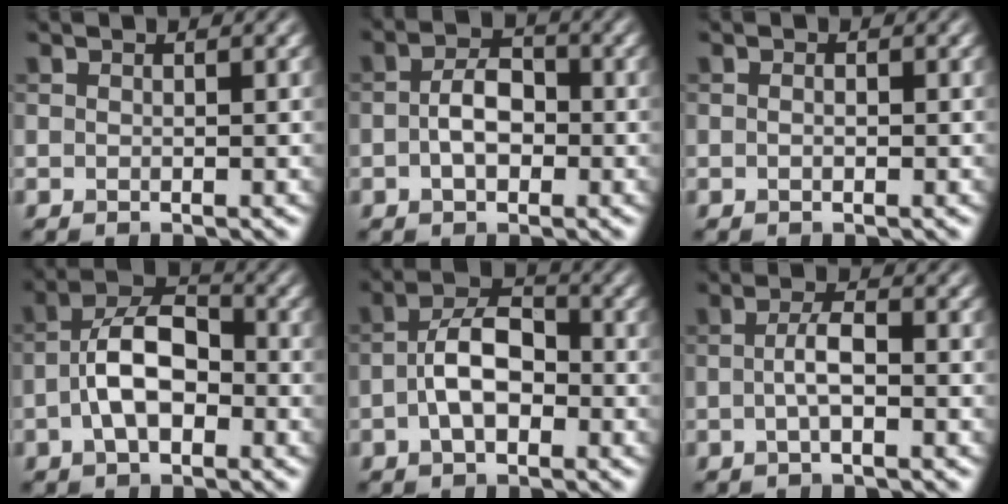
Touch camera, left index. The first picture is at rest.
{"total": 3.5, "force": [-0.6, 2.1, 2.7], "torque": [-0.051, 0.004, -0.015]}
{"total": 0.6, "force": [-0.1, 0.3, 0.5], "torque": [-0.011, -0.001, -0.002]}
{"total": 5.9, "force": [-1.7, 3.0, 4.8], "torque": [-0.083, 0.017, -0.037]}
{"total": 4.9, "force": [-1.3, 2.6, 4.0], "torque": [-0.071, 0.011, -0.030]}
{"total": 2.4, "force": [-0.4, 0.7, 2.3], "torque": [-0.046, 0.003, -0.011]}